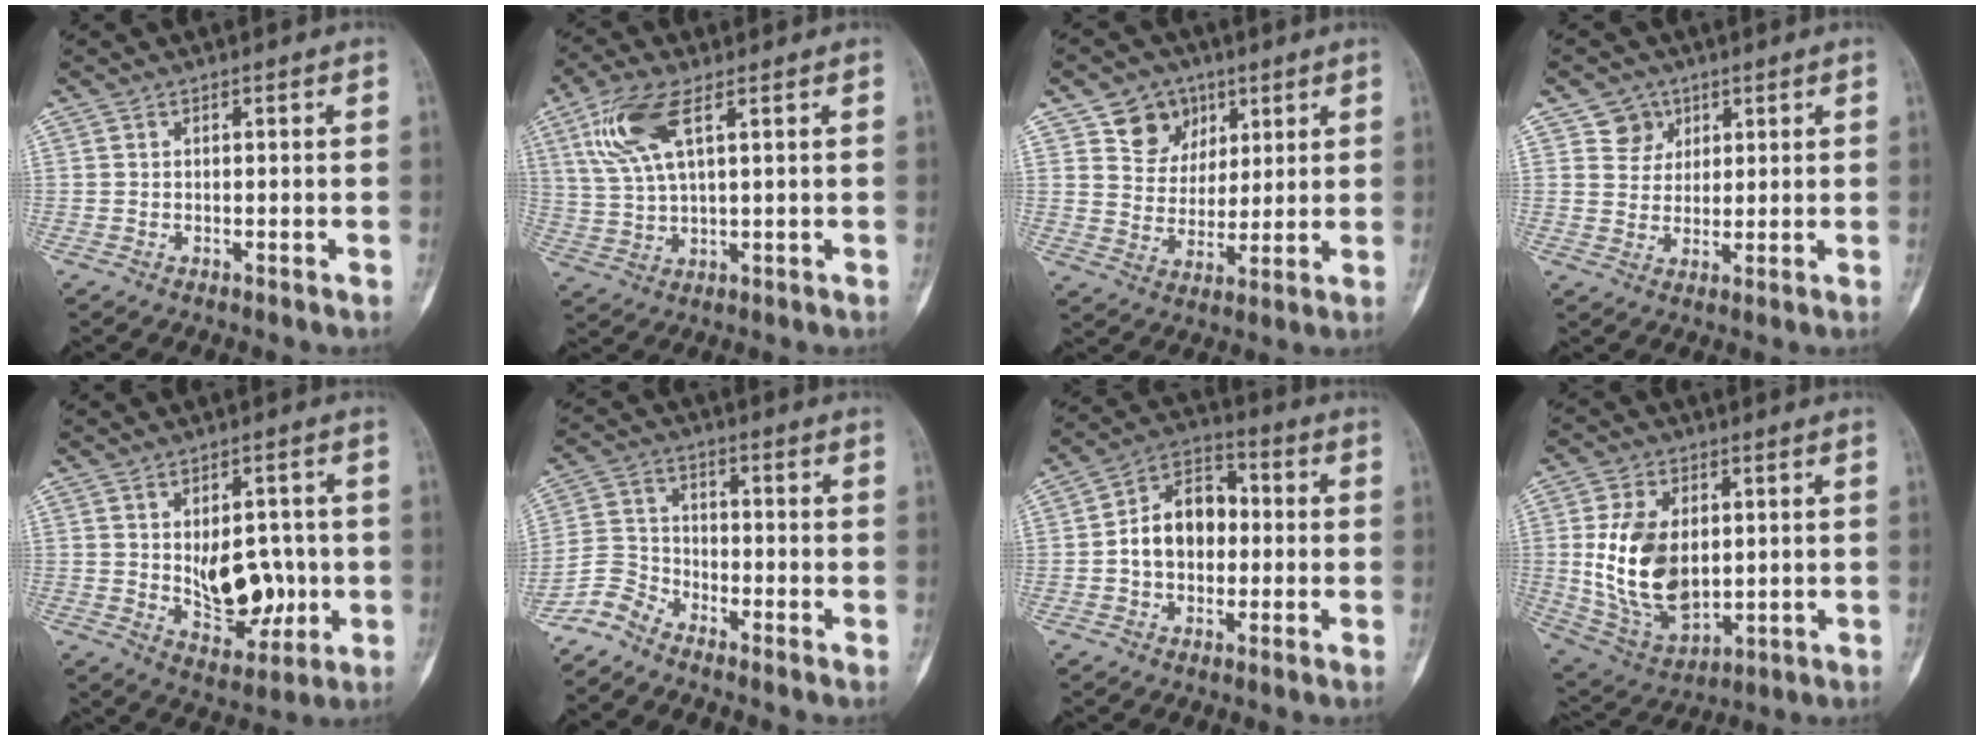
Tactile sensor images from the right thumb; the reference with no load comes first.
{"total": 10.3, "force": [4.3, 3.7, 8.7], "torque": [-0.197, -0.003, 0.092]}
{"total": 9.3, "force": [4.9, 7.5, 2.4], "torque": [0.002, -0.023, 0.087]}
{"total": 4.8, "force": [2.4, 4.1, 0.5], "torque": [0.021, -0.011, 0.040]}
{"total": 11.7, "force": [-0.5, 7.2, 9.2], "torque": [-0.089, -0.004, 0.010]}
{"total": 5.3, "force": [-4.9, 2.1, 0.4], "torque": [0.001, 0.030, -0.115]}
{"total": 11.6, "force": [-0.5, 8.4, 7.9], "torque": [-0.102, 0.035, -0.019]}
{"total": 16.6, "force": [1.2, 10.6, 12.7], "torque": [-0.213, -0.013, 0.042]}